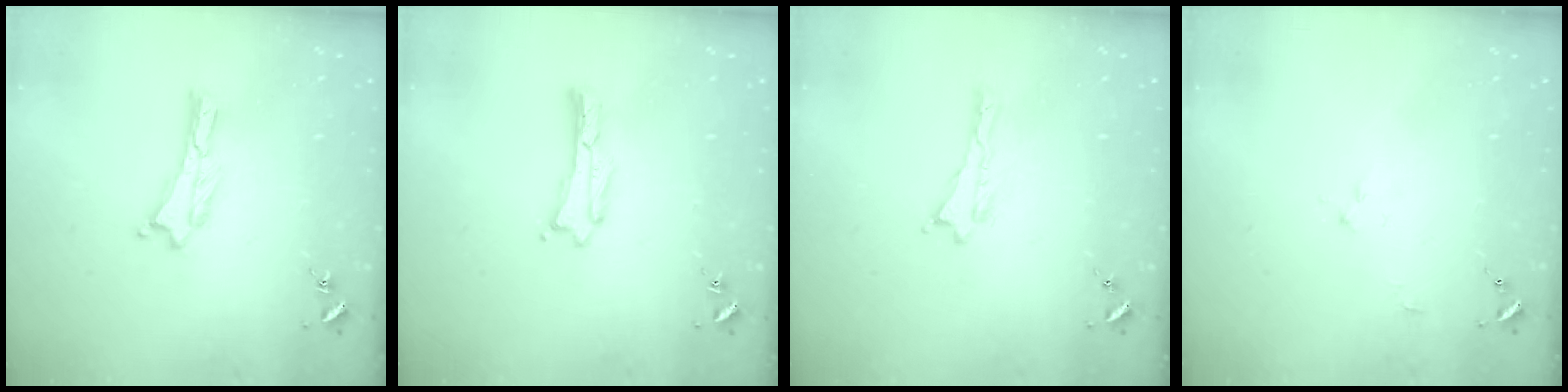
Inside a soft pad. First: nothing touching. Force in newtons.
{"total": 0.0}
{"total": 0.0}
{"total": 2.2, "press": 2.2, "slide": 0.2}